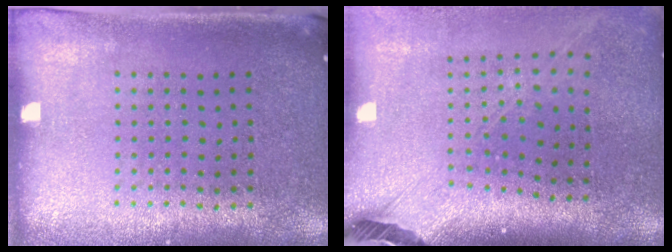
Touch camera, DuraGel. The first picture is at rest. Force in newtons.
{"total": 2.7, "press": 2.0, "slide": 1.9}